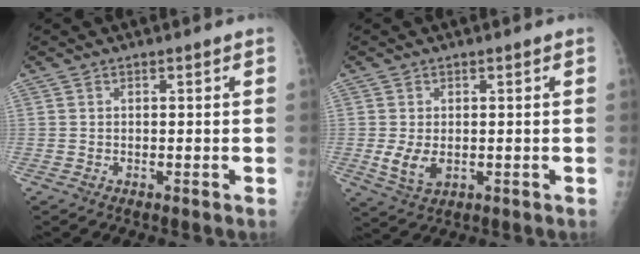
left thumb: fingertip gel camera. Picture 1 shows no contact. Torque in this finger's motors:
{"motor_torque": [-0.29, 0.44, 0.49, -0.03, 0.05]}